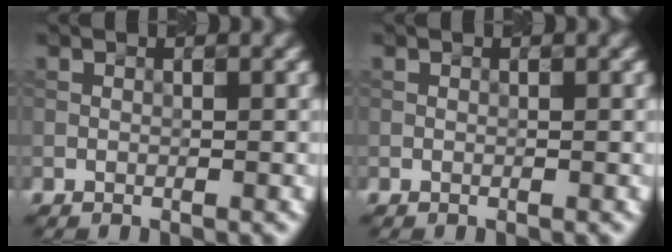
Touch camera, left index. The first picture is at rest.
{"total": 0.0}